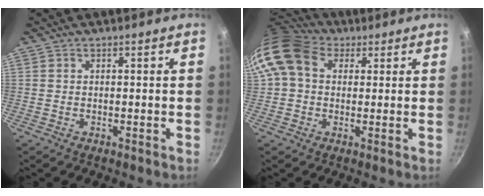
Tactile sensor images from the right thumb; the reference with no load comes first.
{"total": 12.4, "force": [3.3, 9.7, 7.1], "torque": [-0.129, 0.022, 0.045]}